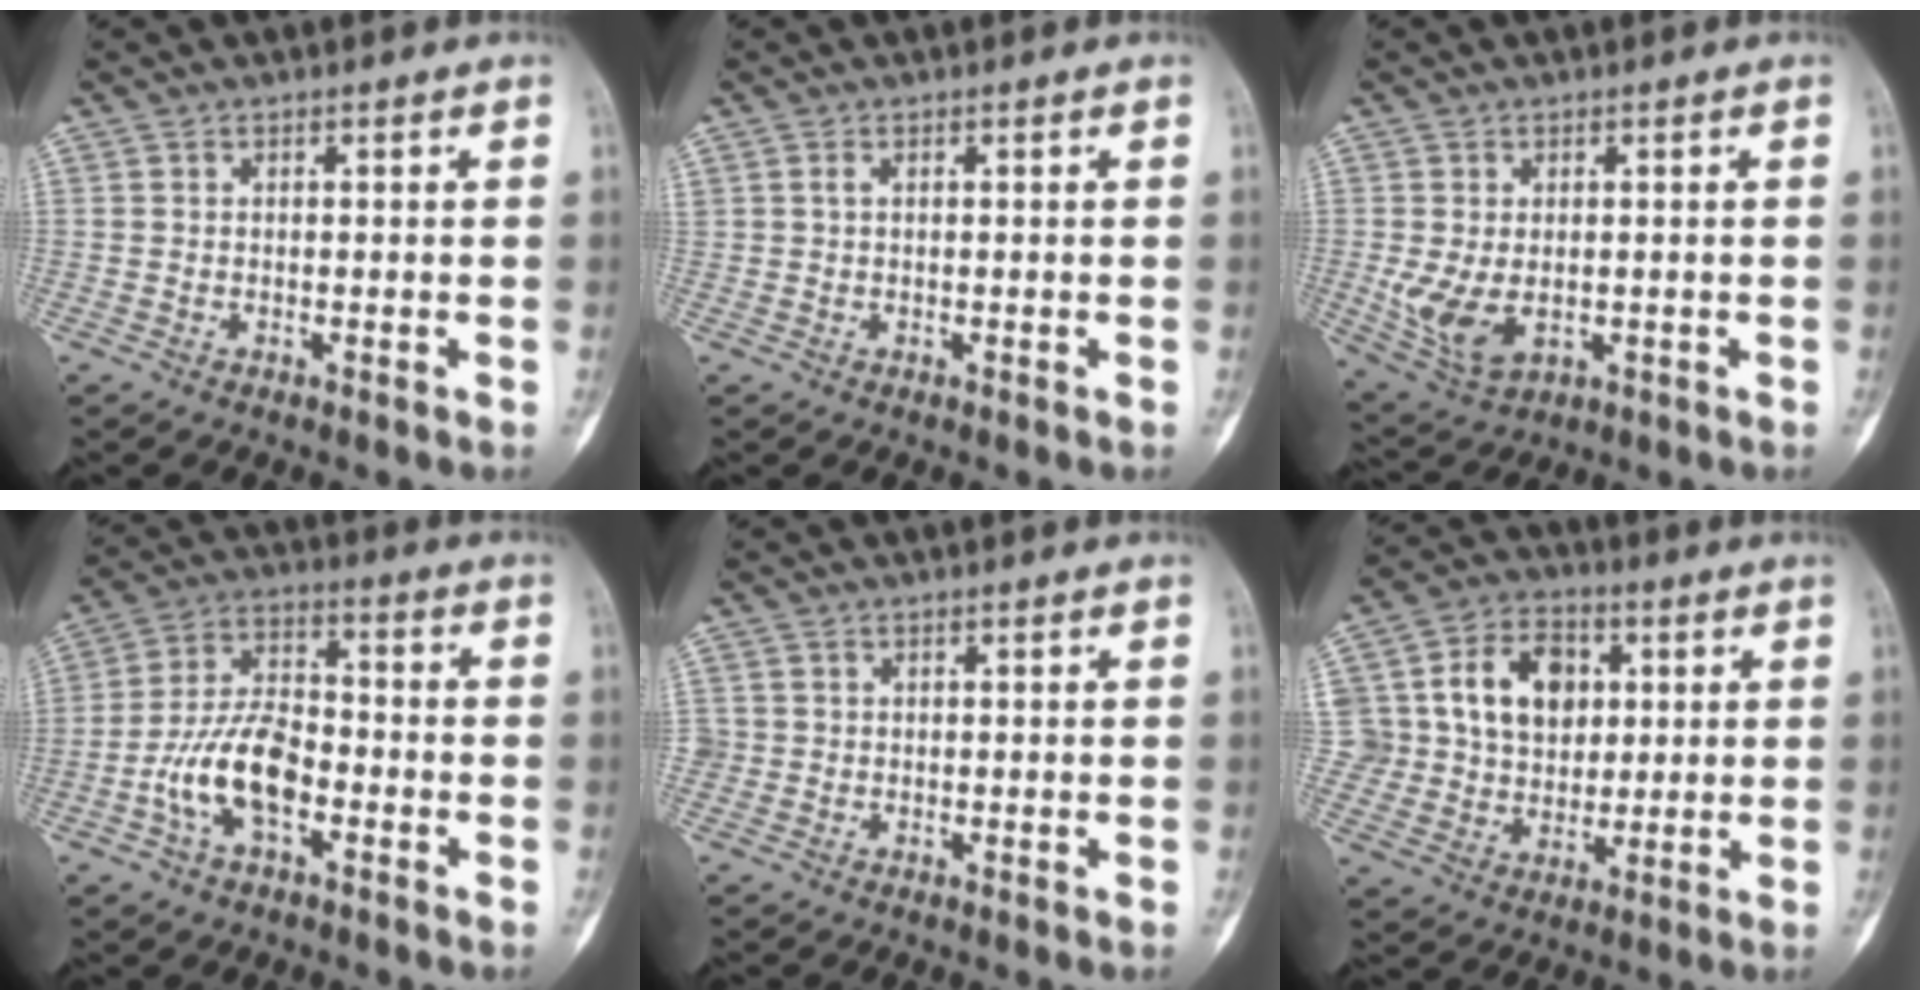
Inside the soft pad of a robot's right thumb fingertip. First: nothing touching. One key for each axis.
{"total": 0.7, "fx": 0.2, "fy": 0.3, "fz": 0.5, "tx": -0.013, "ty": 0.004, "tz": 0.006}
{"total": 7.8, "fx": -0.8, "fy": 5.0, "fz": 5.9, "tx": -0.116, "ty": -0.010, "tz": 0.000}
{"total": 12.0, "fx": -4.0, "fy": 6.4, "fz": 9.3, "tx": -0.170, "ty": 0.040, "tz": -0.079}
{"total": 1.1, "fx": -0.2, "fy": 1.1, "fz": 0.0, "tx": 0.007, "ty": 0.006, "tz": -0.005}
{"total": 15.3, "fx": 3.7, "fy": 12.4, "fz": 8.2, "tx": -0.100, "ty": 0.010, "tz": 0.071}